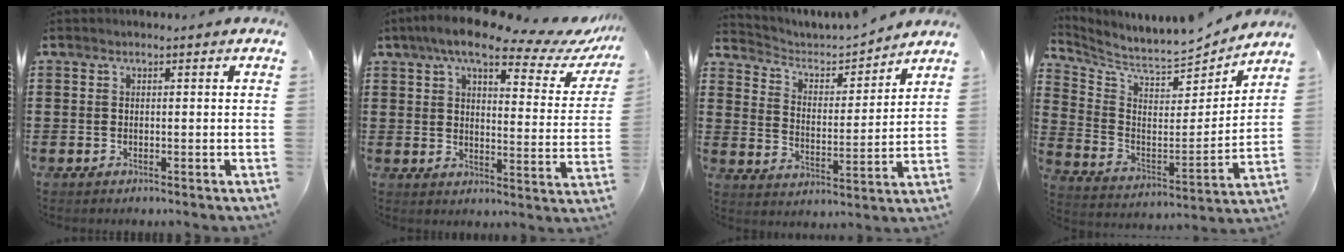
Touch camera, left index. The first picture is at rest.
{"total": 10.1, "force": [7.5, 2.0, 6.4], "torque": [-0.118, -0.030, 0.122]}
{"total": 3.6, "force": [3.3, 1.3, 0.8], "torque": [-0.039, -0.022, 0.048]}
{"total": 5.9, "force": [5.7, 0.8, 1.2], "torque": [-0.060, -0.056, 0.092]}